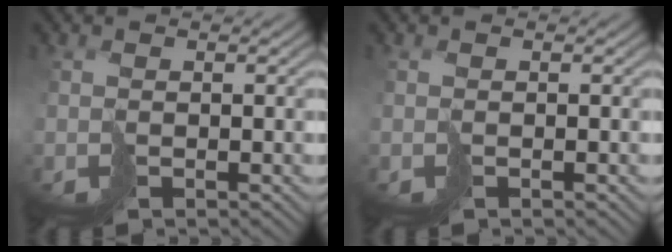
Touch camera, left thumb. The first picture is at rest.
{"total": 0.0}